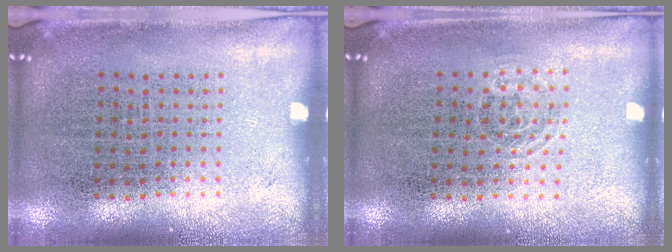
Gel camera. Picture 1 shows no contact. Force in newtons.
{"total": 0.7, "press": 0.5, "slide": 0.5}